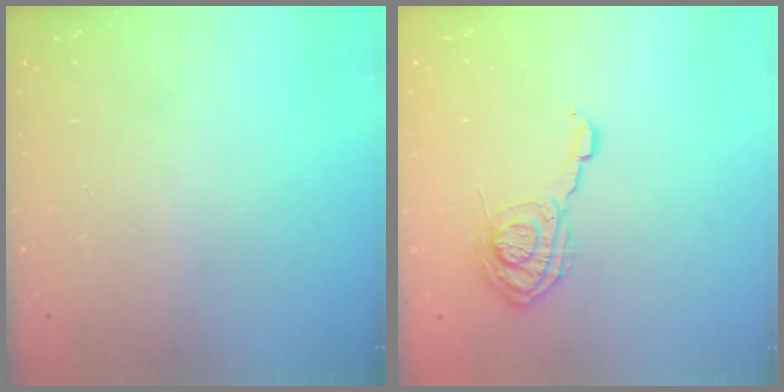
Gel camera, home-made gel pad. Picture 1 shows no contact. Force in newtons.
{"total": 10.3, "press": 10.3, "slide": 0.3}